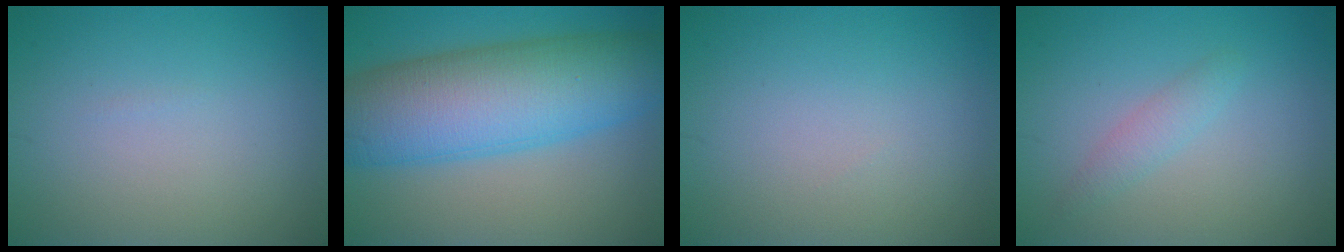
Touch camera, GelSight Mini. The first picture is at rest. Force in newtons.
{"total": 11.9, "press": 11.9, "slide": 0.2}
{"total": 0.0}
{"total": 1.6, "press": 1.6, "slide": 0.2}